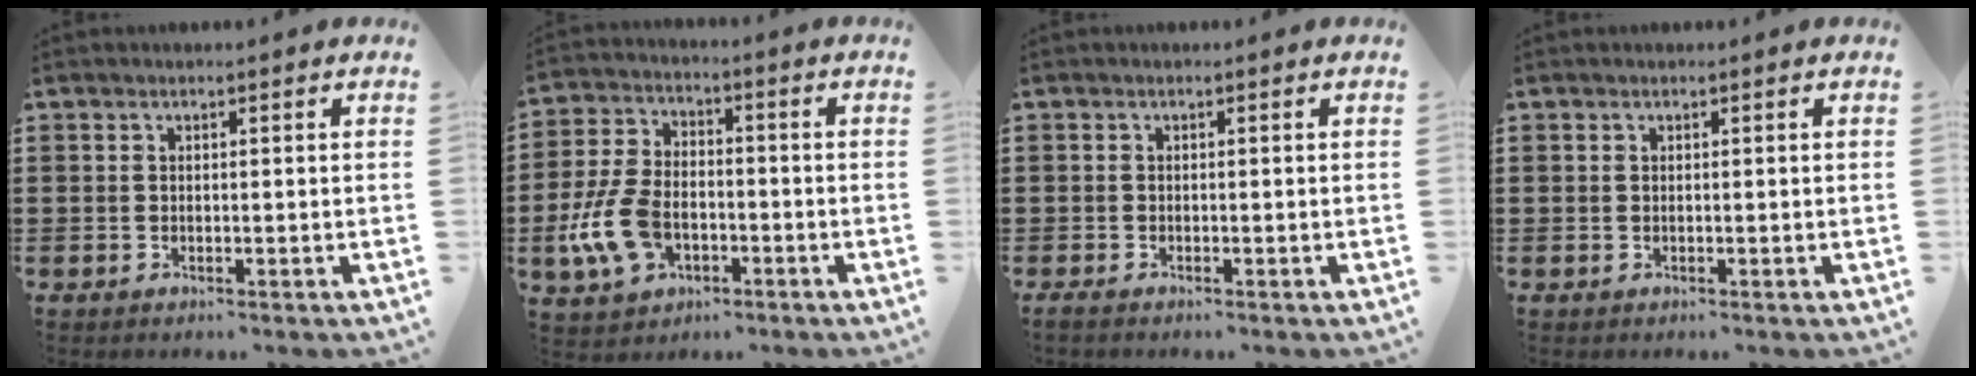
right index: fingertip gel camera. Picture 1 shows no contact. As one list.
[{"total": 9.4, "force": [-3.1, 5.7, 6.8], "torque": [-0.176, -0.004, -0.062]}, {"total": 0.6, "force": [-0.6, 0.1, 0.2], "torque": [-0.005, -0.004, -0.010]}, {"total": 0.0}]